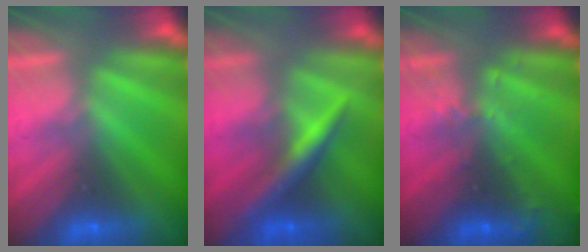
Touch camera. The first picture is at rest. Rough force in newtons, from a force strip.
{"total": 2.4}
{"total": 2.9}